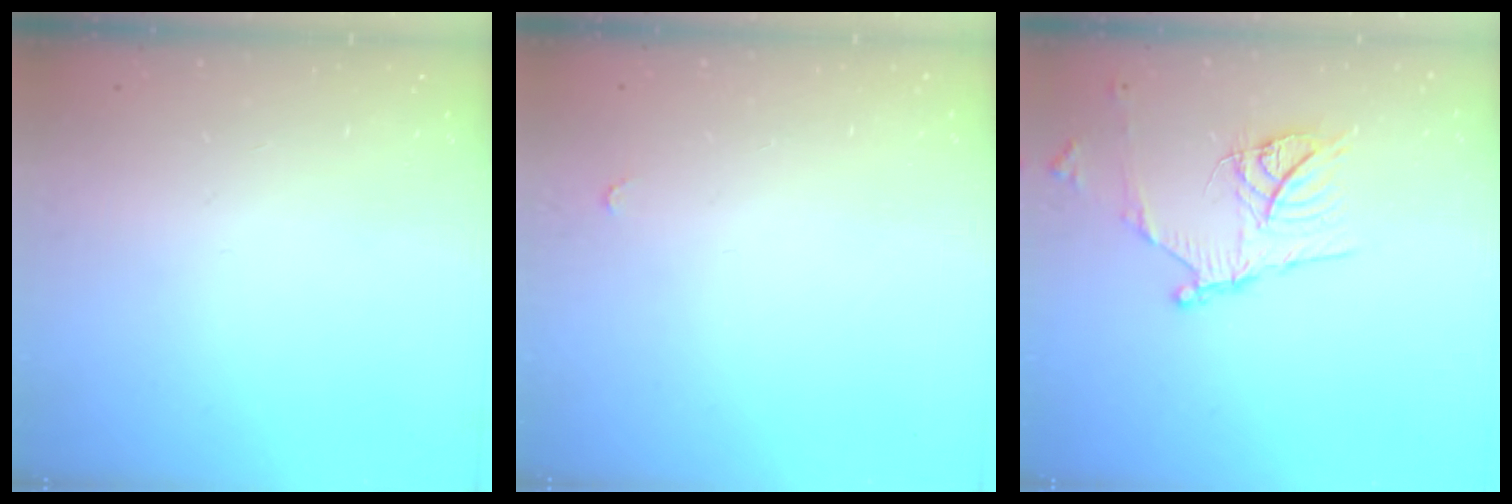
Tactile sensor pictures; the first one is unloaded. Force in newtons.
{"total": 2.8, "press": 2.8, "slide": 0.4}
{"total": 15.6, "press": 15.5, "slide": 1.4}